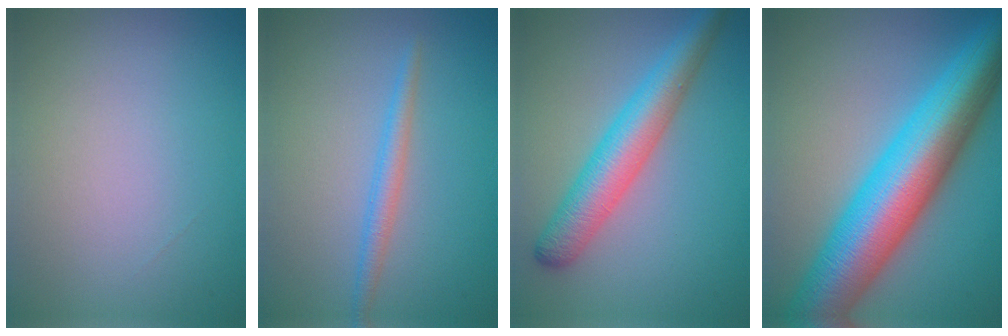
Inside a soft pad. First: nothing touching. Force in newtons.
{"total": 1.8, "press": 1.8, "slide": 0.1}
{"total": 5.5, "press": 5.5, "slide": 0.3}
{"total": 12.8, "press": 12.8, "slide": 0.2}